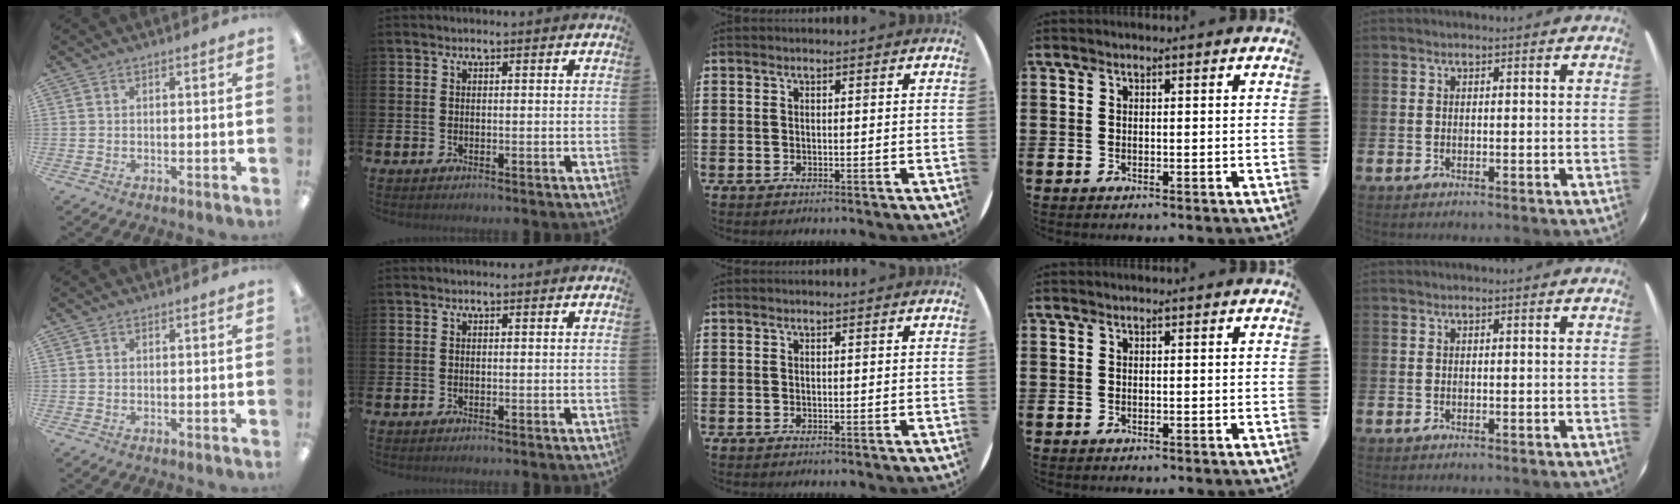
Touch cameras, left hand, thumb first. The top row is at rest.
{}